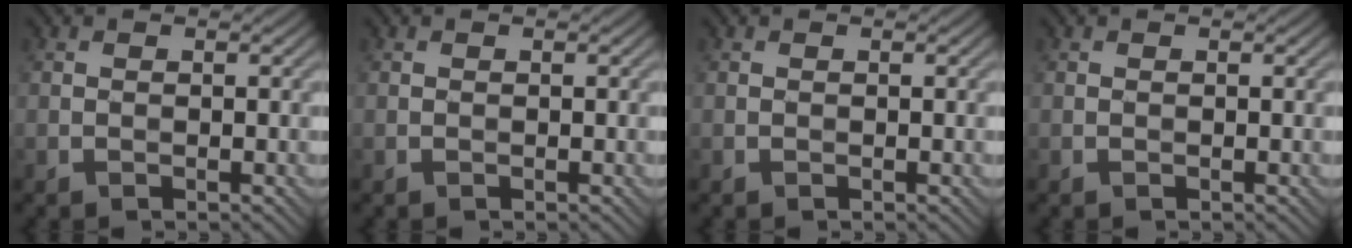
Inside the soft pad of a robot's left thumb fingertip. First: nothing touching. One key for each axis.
{"total": 0.0}
{"total": 0.0}
{"total": 0.0}